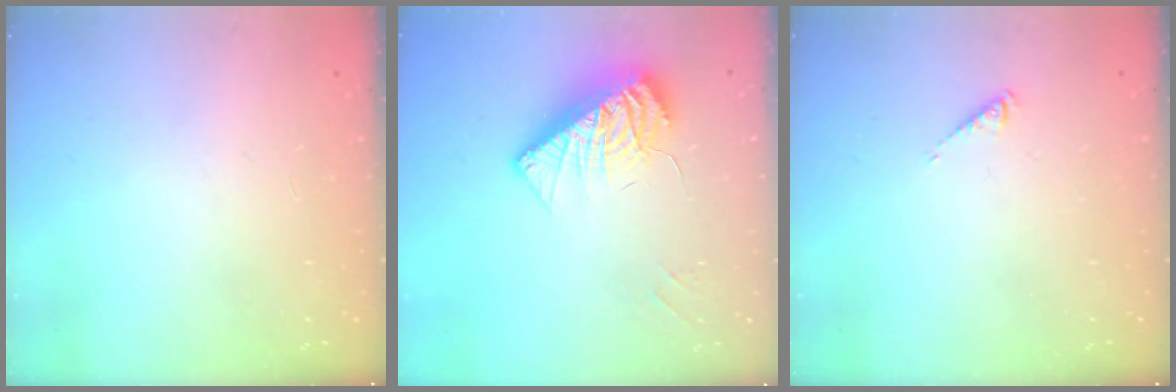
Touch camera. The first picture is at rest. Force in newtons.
{"total": 12.8, "press": 12.5, "slide": 2.5}
{"total": 0.8, "press": 0.8, "slide": 0.1}